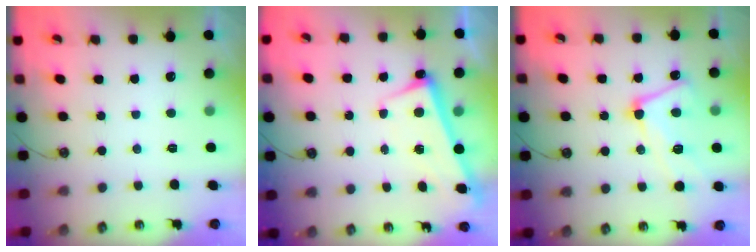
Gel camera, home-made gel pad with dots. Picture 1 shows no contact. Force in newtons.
{"total": 2.6, "press": 2.4, "slide": 0.9}
{"total": 9.4, "press": 9.3, "slide": 1.3}